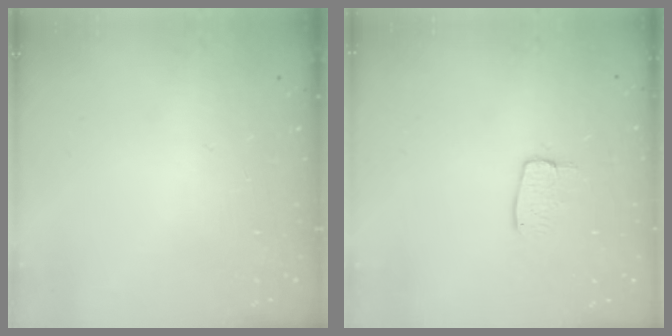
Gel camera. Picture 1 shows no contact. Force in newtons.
{"total": 5.5, "press": 5.5, "slide": 0.3}